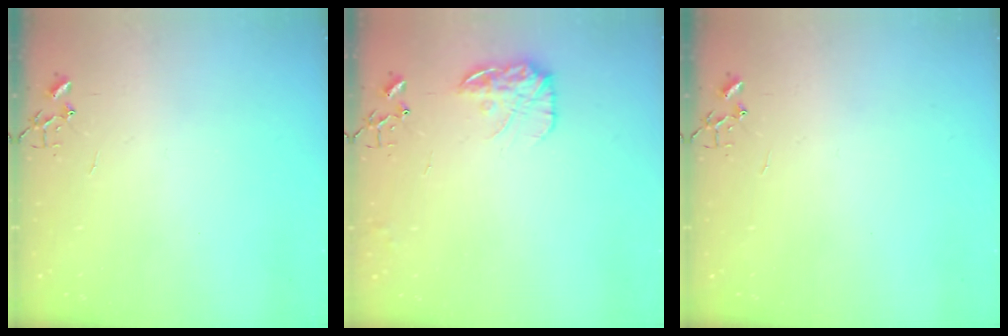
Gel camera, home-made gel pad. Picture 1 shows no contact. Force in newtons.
{"total": 13.2, "press": 13.2, "slide": 0.6}
{"total": 0.0}